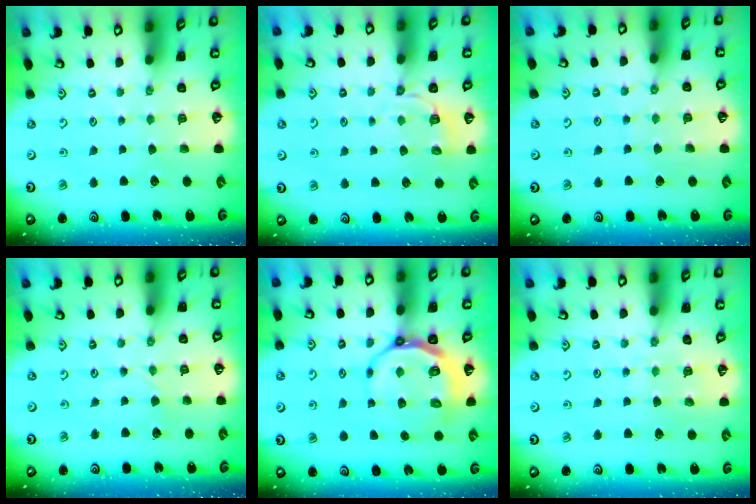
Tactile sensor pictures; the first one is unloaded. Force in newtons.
{"total": 3.8, "press": 3.3, "slide": 2.0}
{"total": 3.1, "press": 3.1, "slide": 0.4}
{"total": 2.2, "press": 2.2, "slide": 0.3}
{"total": 9.6, "press": 9.0, "slide": 3.3}
{"total": 6.8, "press": 6.8, "slide": 0.7}